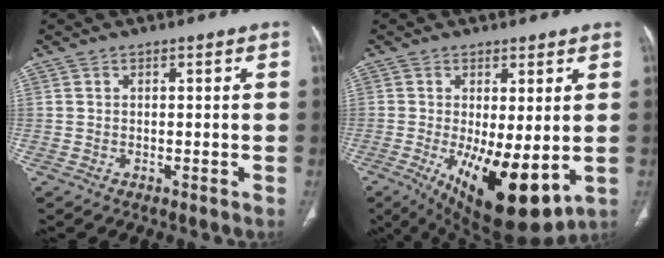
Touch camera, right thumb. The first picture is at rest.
{"total": 15.0, "force": [-3.1, 5.5, 13.6], "torque": [-0.216, -0.033, -0.027]}